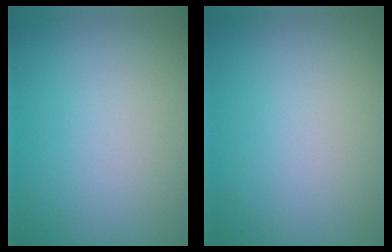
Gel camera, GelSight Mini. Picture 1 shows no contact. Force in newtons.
{"total": 0.0}